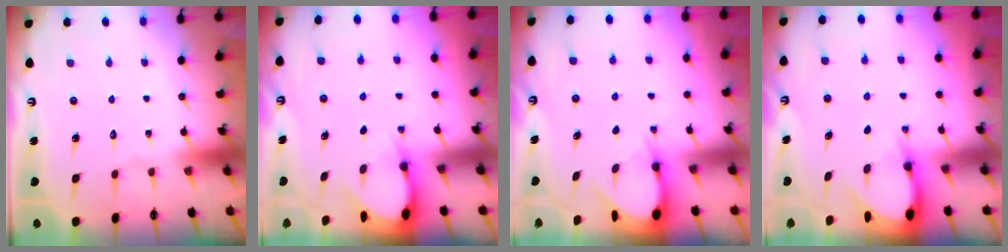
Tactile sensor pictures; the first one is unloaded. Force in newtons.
{"total": 3.1, "press": 3.1, "slide": 0.3}
{"total": 3.3, "press": 3.3, "slide": 0.3}
{"total": 3.3, "press": 3.3, "slide": 0.4}